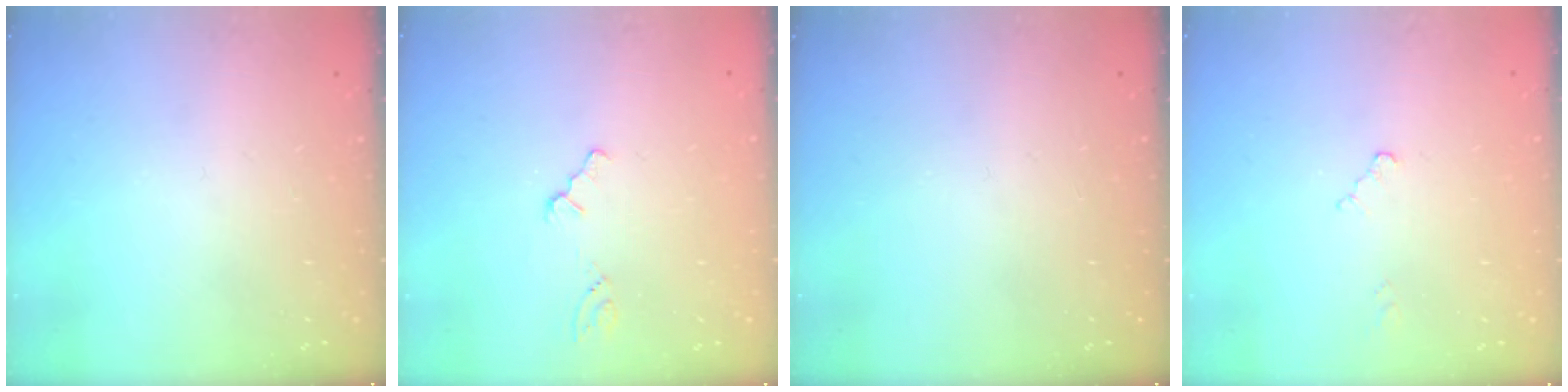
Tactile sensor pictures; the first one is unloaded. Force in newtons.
{"total": 0.0}
{"total": 0.0}
{"total": 2.6, "press": 2.6, "slide": 0.3}